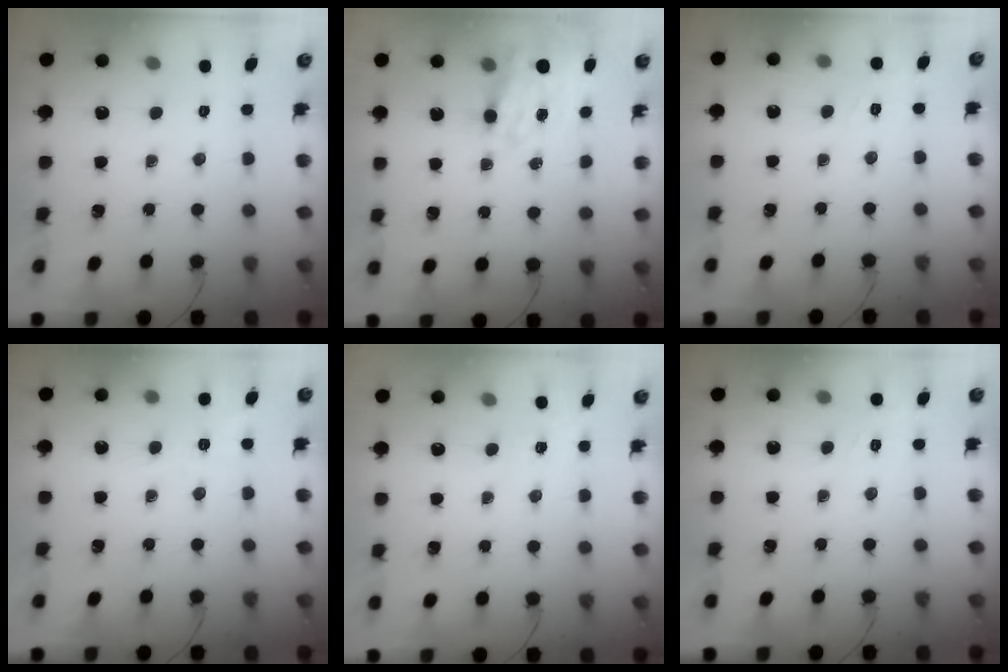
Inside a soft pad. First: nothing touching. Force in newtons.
{"total": 14.4, "press": 14.1, "slide": 3.1}
{"total": 2.0, "press": 0.9, "slide": 1.8}
{"total": 2.1, "press": 0.1, "slide": 2.1}
{"total": 1.4, "press": 0.2, "slide": 1.4}
{"total": 2.0, "press": 0.9, "slide": 1.8}